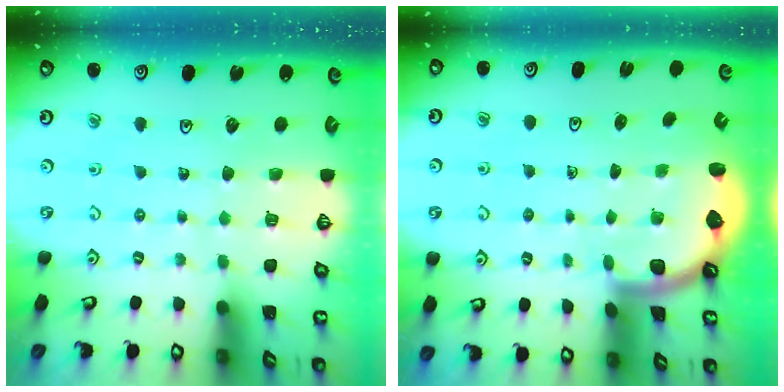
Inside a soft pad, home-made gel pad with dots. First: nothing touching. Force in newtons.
{"total": 1.8, "press": 1.8, "slide": 0.3}